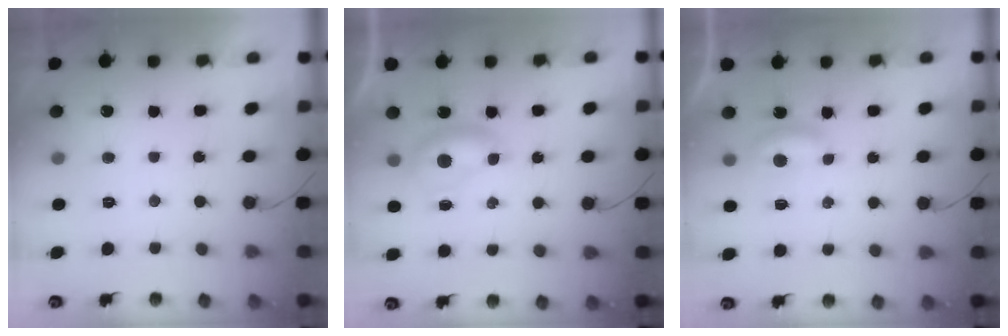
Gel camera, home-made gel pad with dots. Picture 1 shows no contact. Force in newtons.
{"total": 5.3, "press": 5.2, "slide": 0.7}
{"total": 4.1, "press": 4.1, "slide": 0.4}